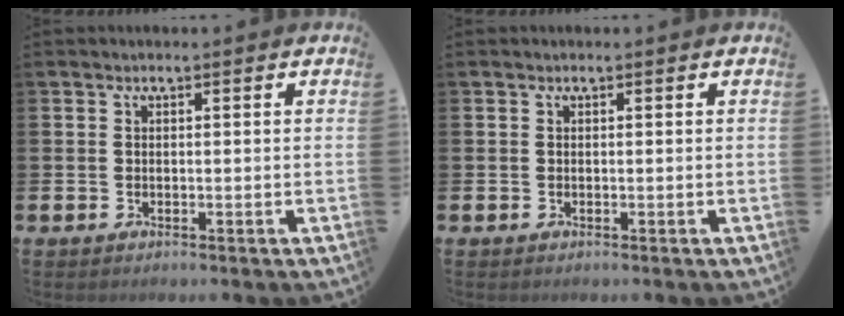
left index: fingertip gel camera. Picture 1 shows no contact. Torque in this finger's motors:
{"motor_torque": [0.00, 0.00, 0.04, 0.00]}